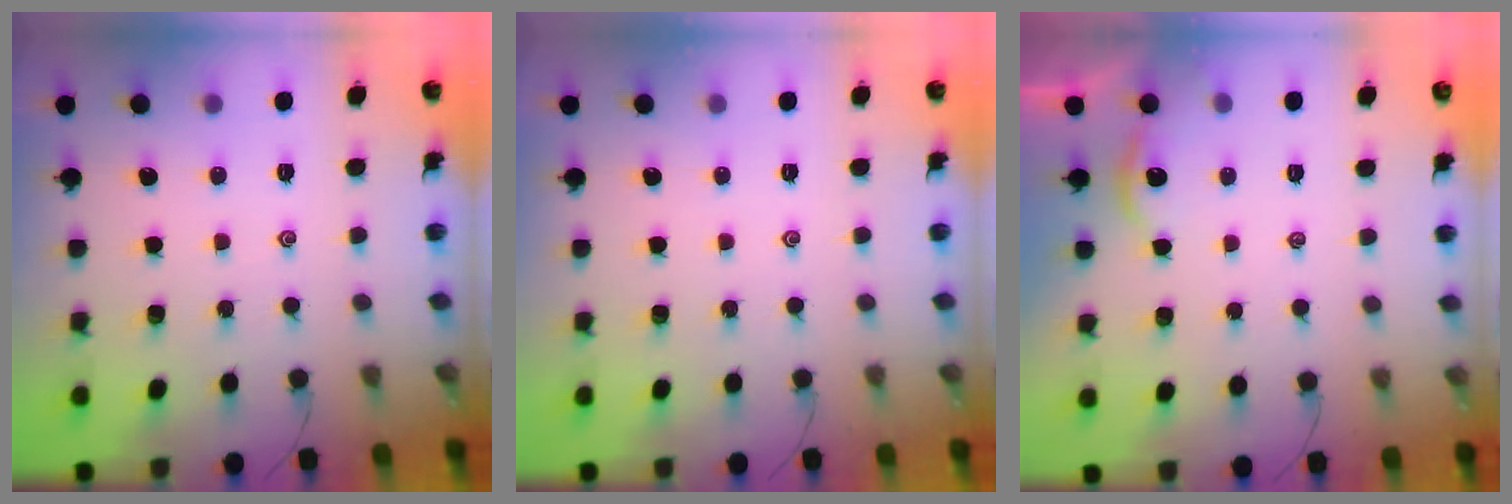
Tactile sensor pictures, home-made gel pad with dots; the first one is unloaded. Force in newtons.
{"total": 0.0}
{"total": 2.4, "press": 2.4, "slide": 0.1}